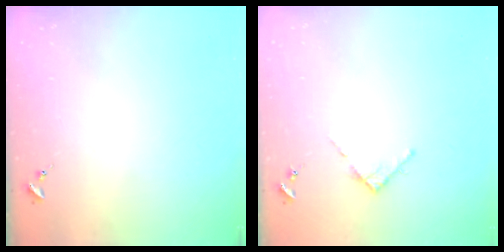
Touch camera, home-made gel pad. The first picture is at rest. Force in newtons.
{"total": 3.7, "press": 3.7, "slide": 0.5}